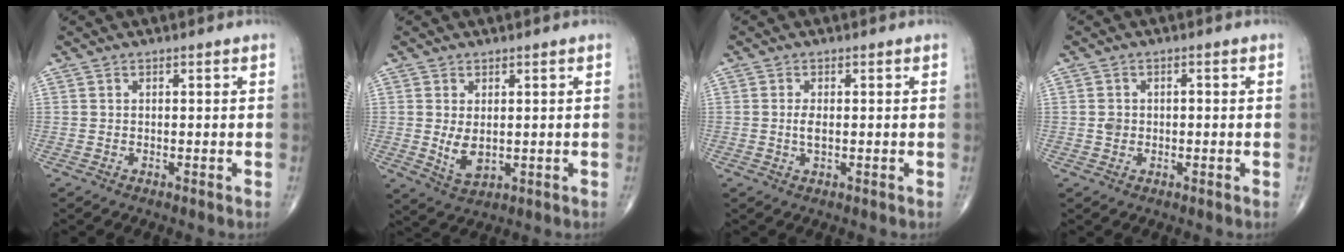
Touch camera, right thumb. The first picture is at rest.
{"total": 4.9, "force": [0.1, 2.9, 3.9], "torque": [-0.065, -0.013, 0.014]}
{"total": 2.1, "force": [-0.1, 0.9, 1.9], "torque": [-0.040, -0.002, -0.002]}
{"total": 2.2, "force": [-0.2, 1.9, 1.2], "torque": [-0.011, 0.007, -0.002]}